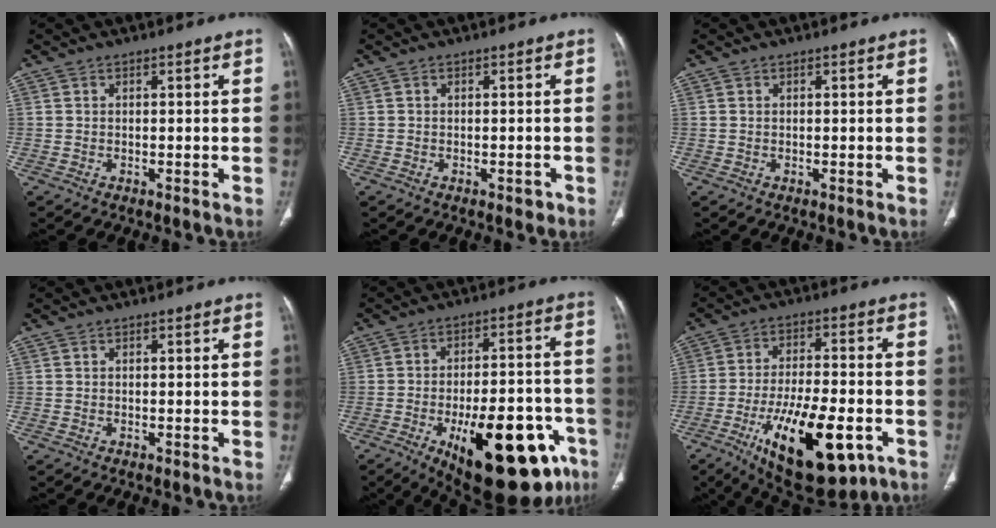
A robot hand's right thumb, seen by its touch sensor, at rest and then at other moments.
{"total": 1.2, "force": [-0.6, 0.7, 0.7], "torque": [-0.001, 0.002, -0.008]}
{"total": 0.0}
{"total": 0.0}
{"total": 26.4, "force": [-11.7, 11.0, 21.0], "torque": [-0.232, 0.043, -0.151]}
{"total": 21.1, "force": [-8.6, 8.6, 17.2], "torque": [-0.275, 0.016, -0.121]}